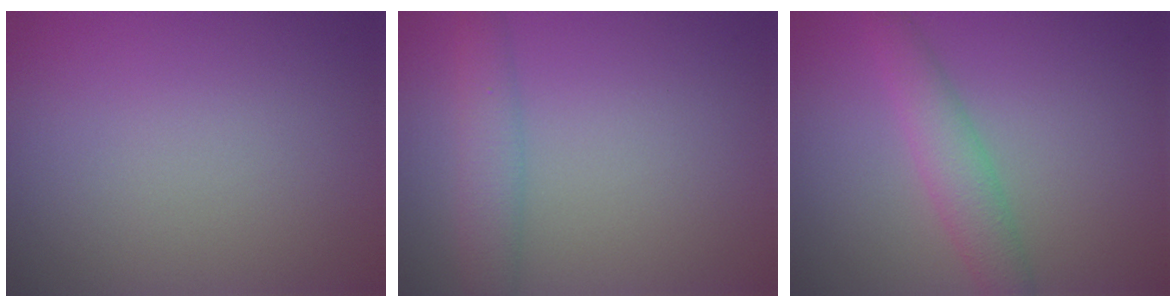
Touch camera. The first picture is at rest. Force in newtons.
{"total": 3.0, "press": 3.0, "slide": 0.1}
{"total": 3.3, "press": 3.3, "slide": 0.1}